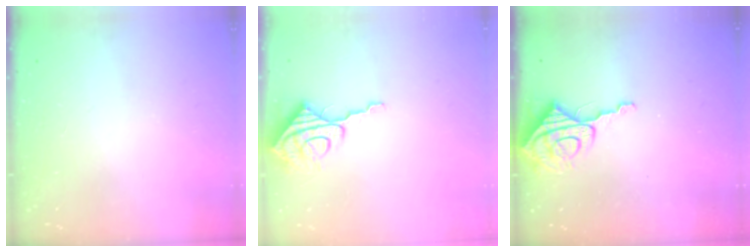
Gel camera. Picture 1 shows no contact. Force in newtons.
{"total": 9.4, "press": 9.4, "slide": 0.7}
{"total": 8.1, "press": 8.1, "slide": 0.6}